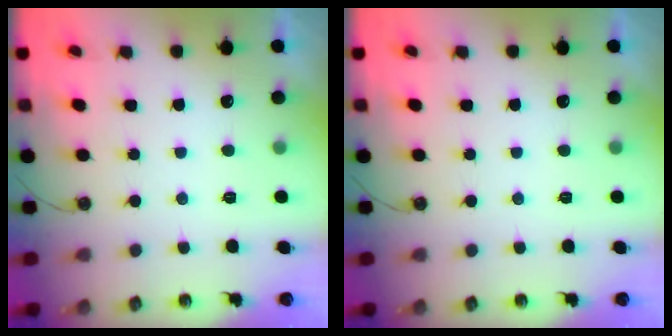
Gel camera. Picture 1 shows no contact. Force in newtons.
{"total": 0.0}